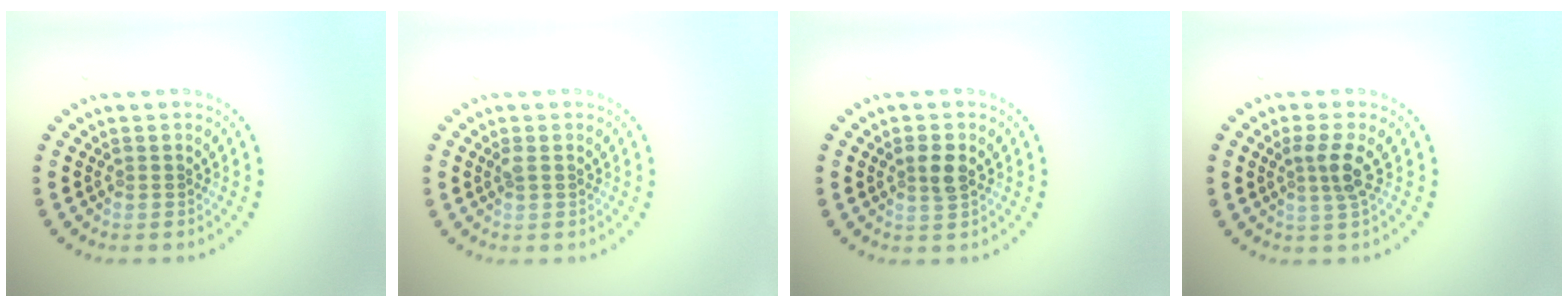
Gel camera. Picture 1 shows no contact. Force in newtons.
{"total": 0.6, "press": 0.6, "slide": 0.2}
{"total": 1.8, "press": 1.8, "slide": 0.5}
{"total": 2.4, "press": 1.8, "slide": 1.5}